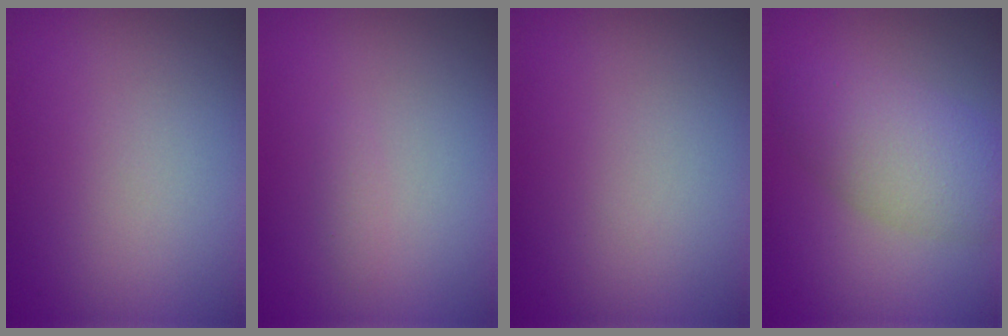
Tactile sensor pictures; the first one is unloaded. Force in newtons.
{"total": 0.6, "press": 0.6, "slide": 0.0}
{"total": 0.0}
{"total": 4.9, "press": 4.9, "slide": 0.2}